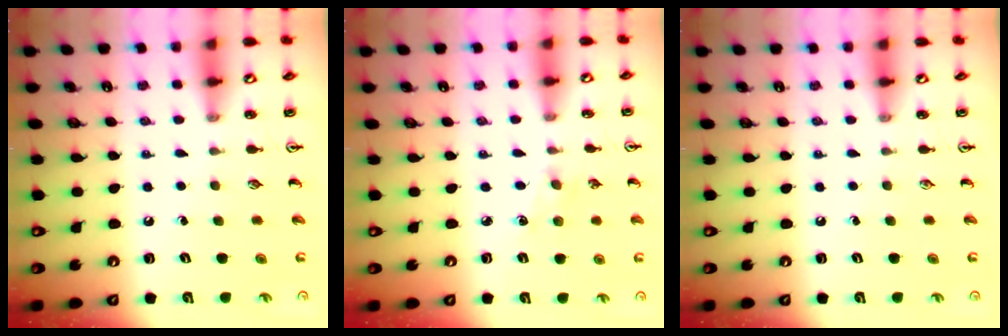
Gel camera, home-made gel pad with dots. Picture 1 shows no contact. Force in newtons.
{"total": 3.0, "press": 2.9, "slide": 0.4}
{"total": 0.0}